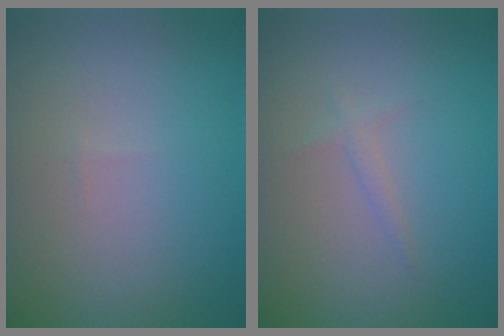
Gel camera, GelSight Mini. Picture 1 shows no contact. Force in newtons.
{"total": 0.9, "press": 0.9, "slide": 0.1}